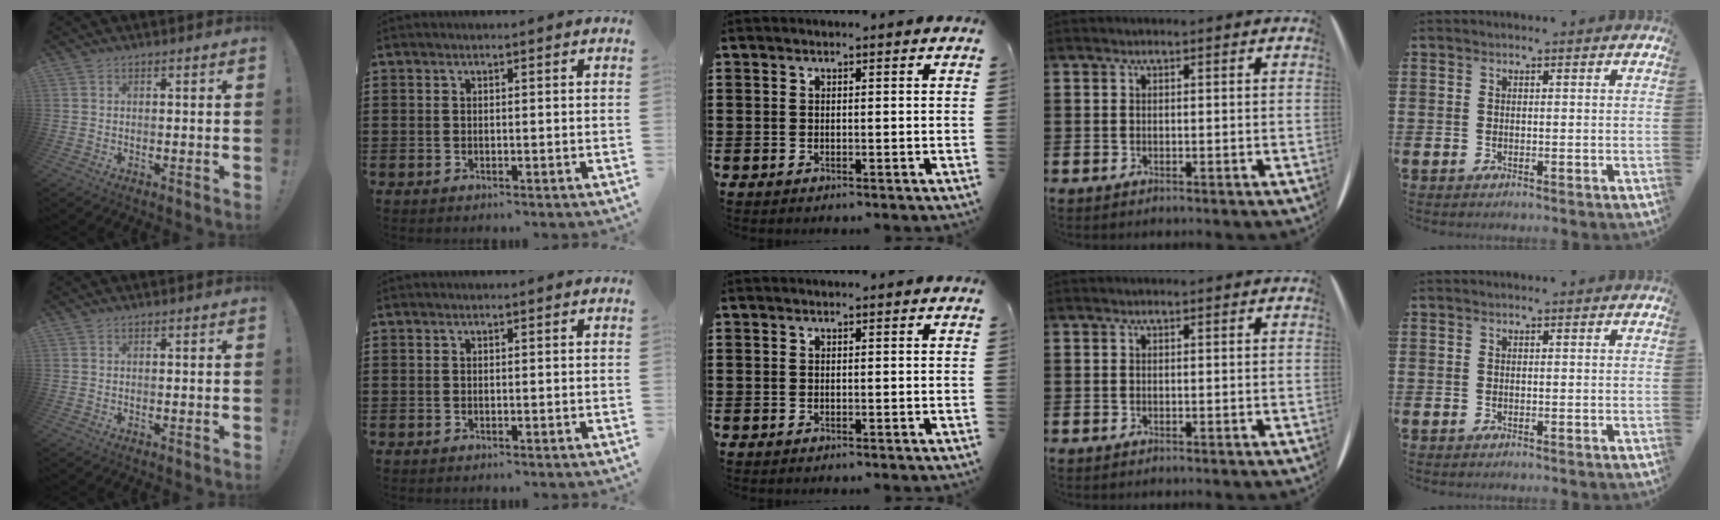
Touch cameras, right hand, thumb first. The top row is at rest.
{}